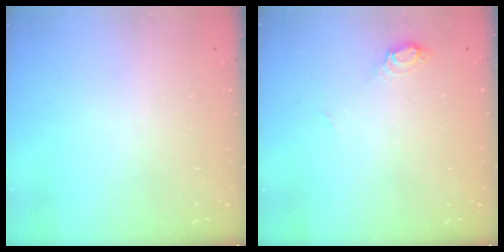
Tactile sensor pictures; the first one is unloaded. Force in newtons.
{"total": 6.1, "press": 5.9, "slide": 1.6}